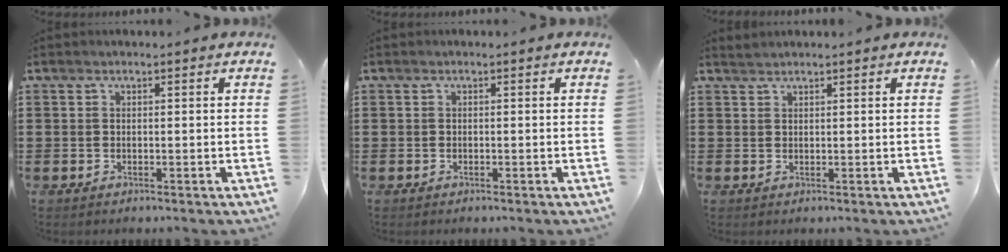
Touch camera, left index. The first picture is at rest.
{"total": 0.0}
{"total": 1.1, "force": [1.1, 0.0, 0.2], "torque": [-0.005, 0.000, 0.022]}